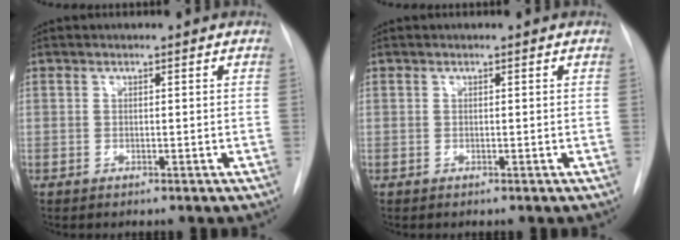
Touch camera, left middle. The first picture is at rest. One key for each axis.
{"total": 0.0}